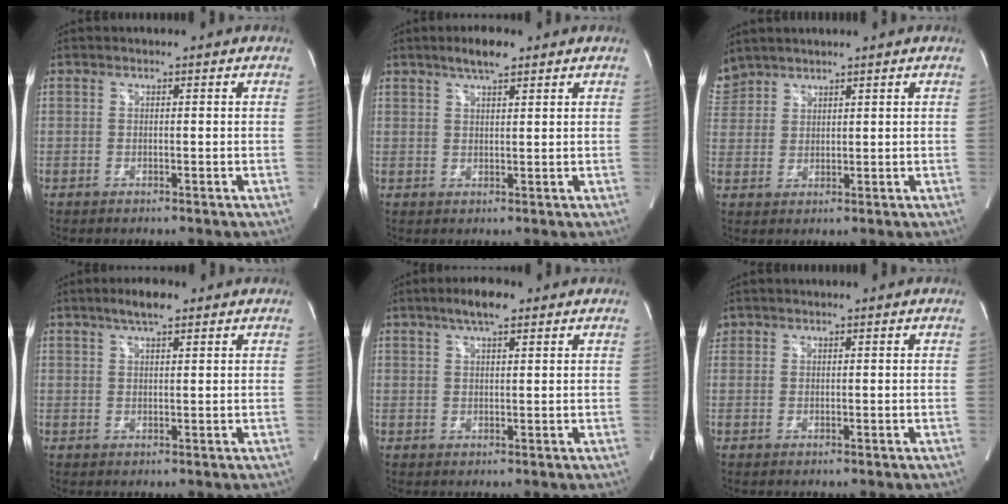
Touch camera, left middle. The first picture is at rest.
{"total": 4.2, "force": [3.0, 0.9, 2.8], "torque": [-0.052, 0.008, 0.051]}
{"total": 4.8, "force": [4.4, 1.9, 0.2], "torque": [-0.013, 0.020, 0.097]}
{"total": 4.1, "force": [2.8, 0.8, 2.9], "torque": [-0.054, 0.009, 0.048]}
{"total": 4.8, "force": [3.2, 1.0, 3.4], "torque": [-0.064, 0.011, 0.052]}
{"total": 1.2, "force": [0.8, 0.9, 0.0], "torque": [0.004, 0.015, 0.015]}